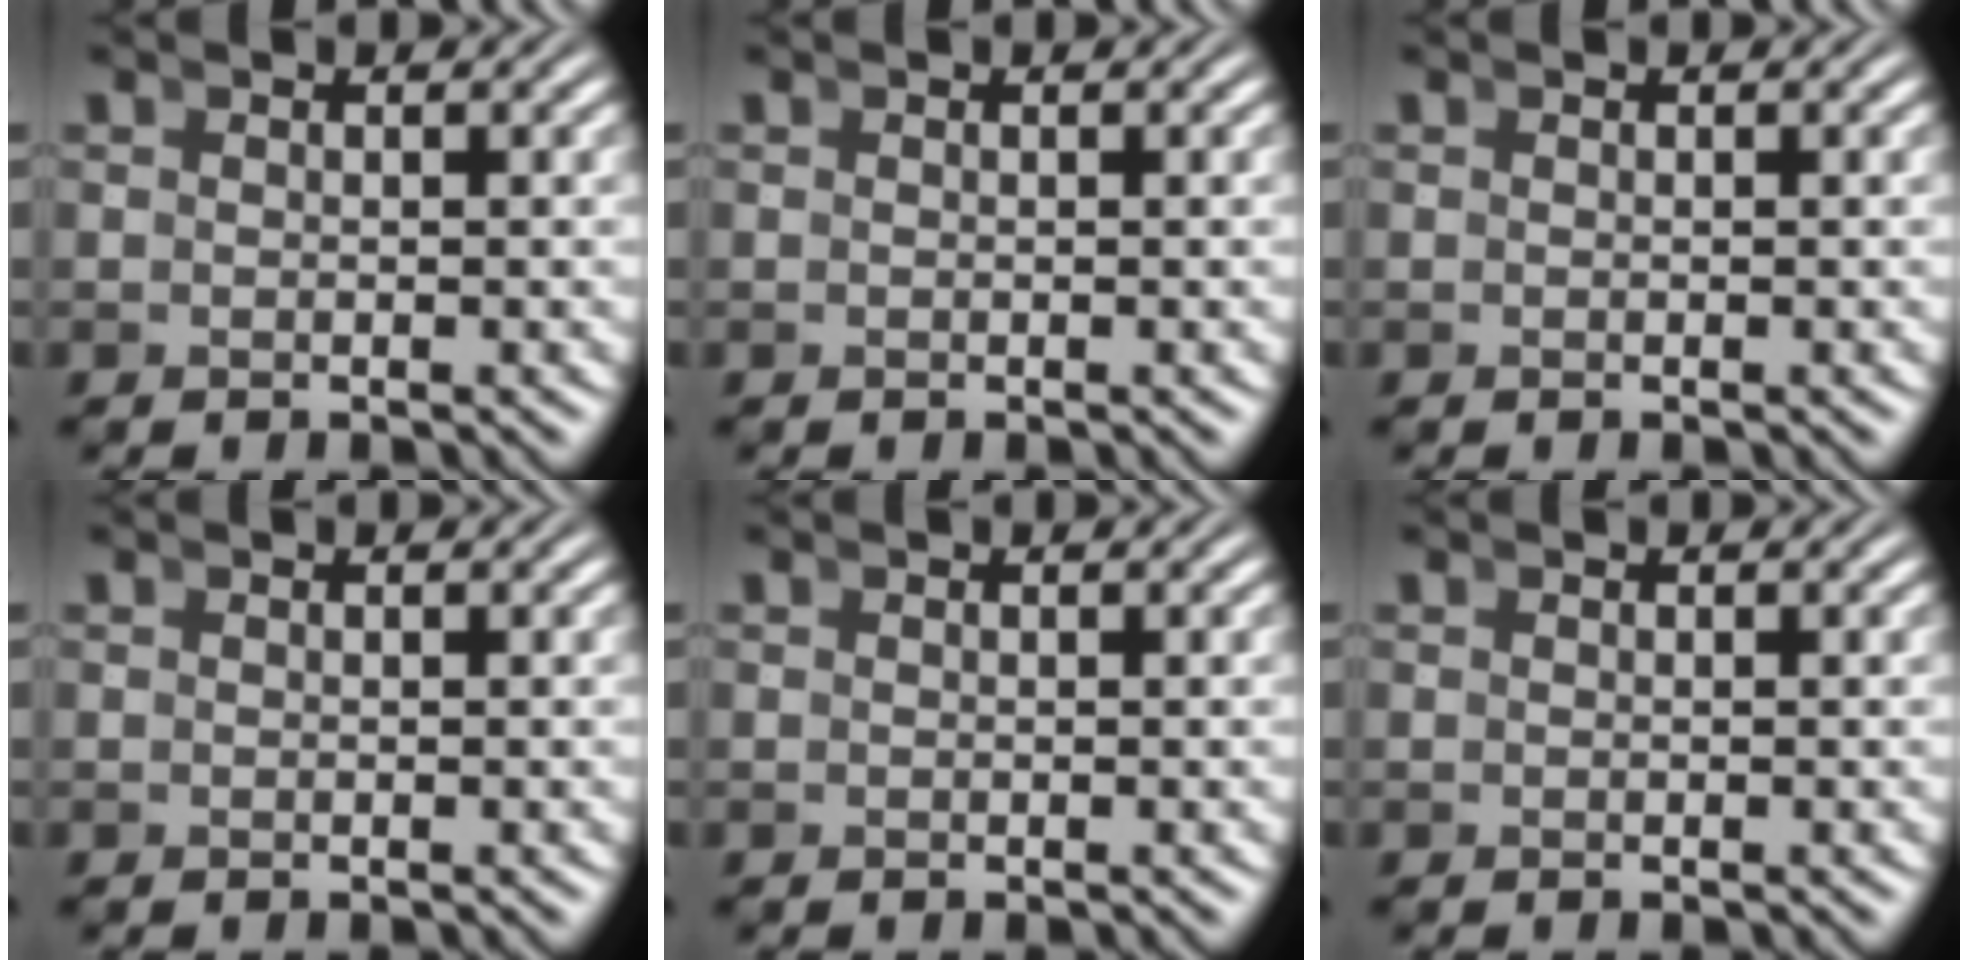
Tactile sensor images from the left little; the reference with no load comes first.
{"total": 0.0}
{"total": 0.0}
{"total": 0.0}
{"total": 0.0}
{"total": 0.0}